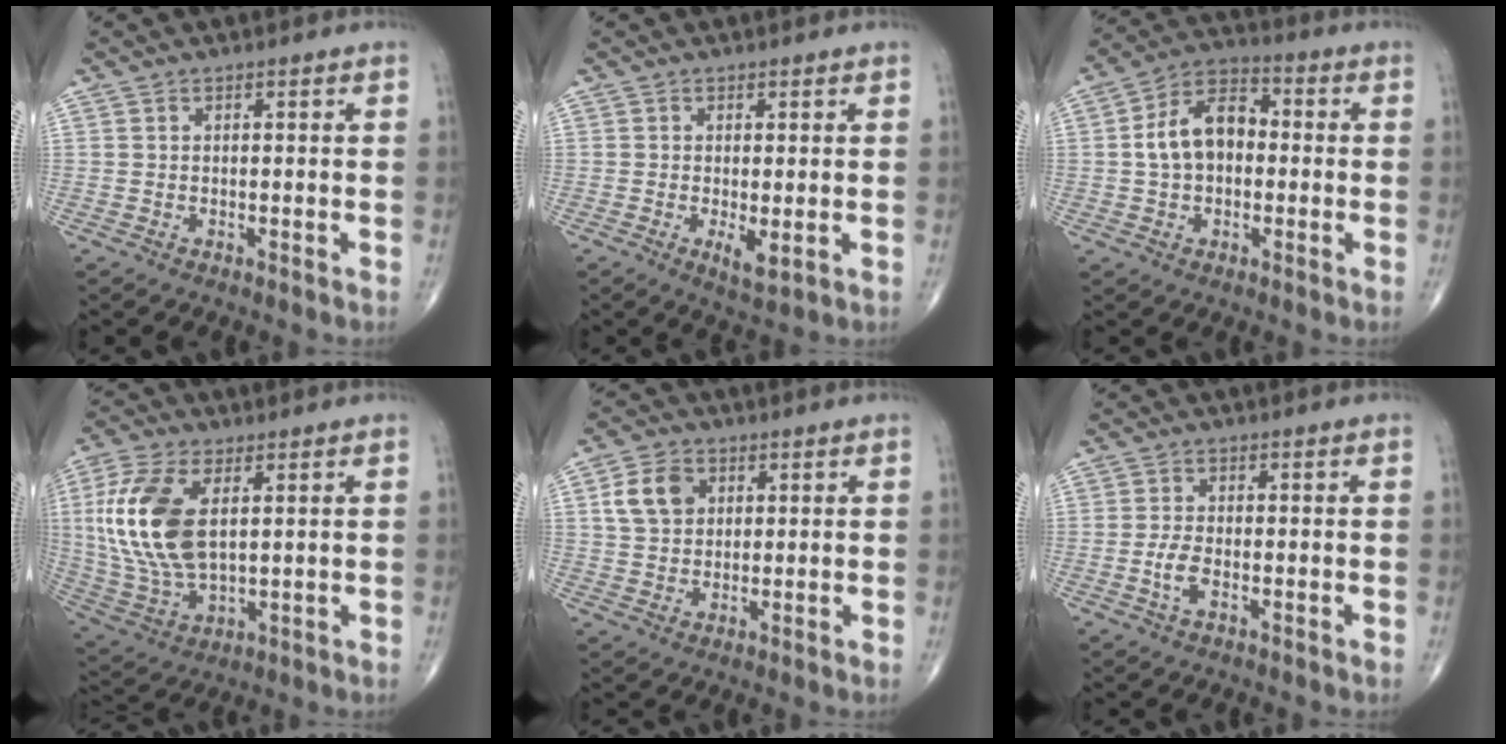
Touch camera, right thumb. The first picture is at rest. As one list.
[{"total": 3.2, "force": [-0.5, 1.1, 3.0], "torque": [-0.049, -0.010, -0.004]}, {"total": 11.0, "force": [0.2, 7.4, 8.2], "torque": [-0.133, 0.031, -0.008]}, {"total": 17.8, "force": [3.4, 9.5, 14.6], "torque": [-0.319, -0.012, 0.069]}, {"total": 7.2, "force": [2.2, 5.5, 4.2], "torque": [-0.061, 0.000, 0.040]}, {"total": 3.3, "force": [-1.1, 1.5, 2.7], "torque": [-0.060, 0.006, -0.021]}]